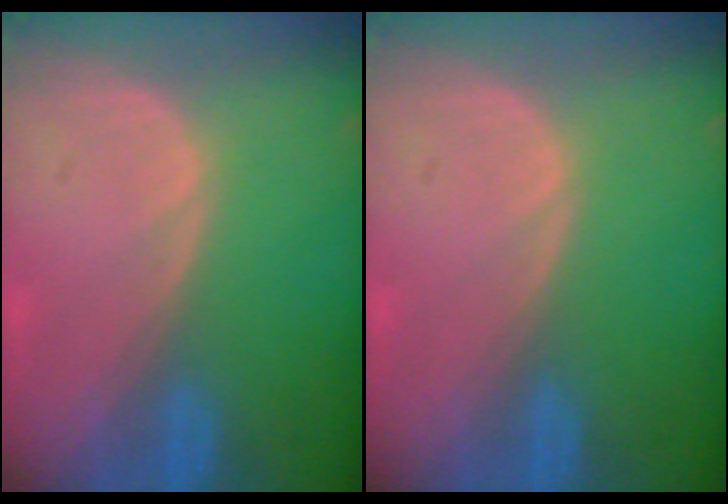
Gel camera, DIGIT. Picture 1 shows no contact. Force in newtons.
{"total": 0.0}